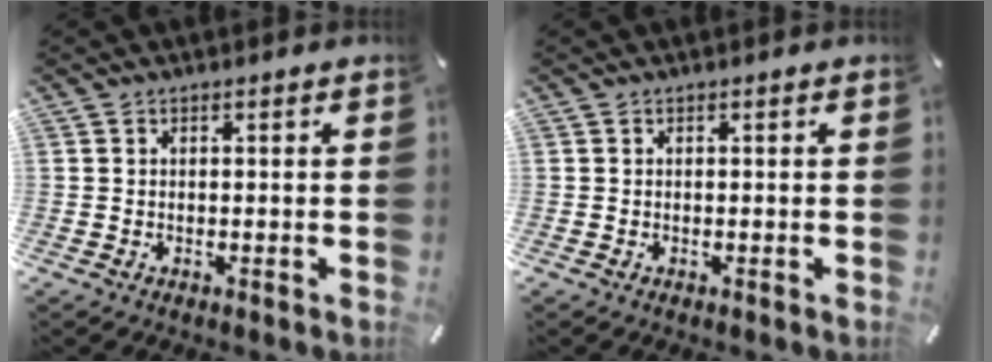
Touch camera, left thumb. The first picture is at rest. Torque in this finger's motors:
{"motor_torque": [0.00, 0.00, -0.01, 0.01, 0.00]}